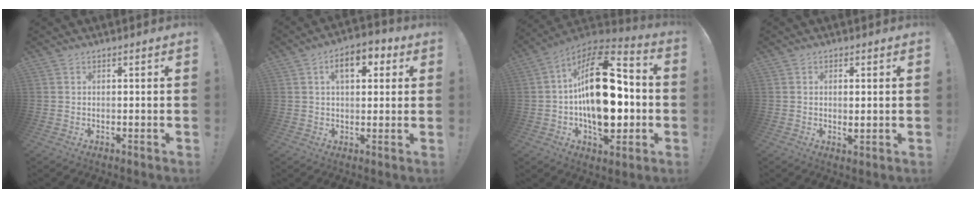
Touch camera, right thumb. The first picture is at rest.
{"total": 9.1, "force": [3.1, 5.0, 6.9], "torque": [-0.091, 0.001, 0.050]}
{"total": 25.9, "force": [0.0, 14.1, 21.8], "torque": [-0.369, 0.011, 0.006]}
{"total": 1.7, "force": [0.3, 0.7, 1.5], "torque": [-0.016, -0.004, 0.004]}